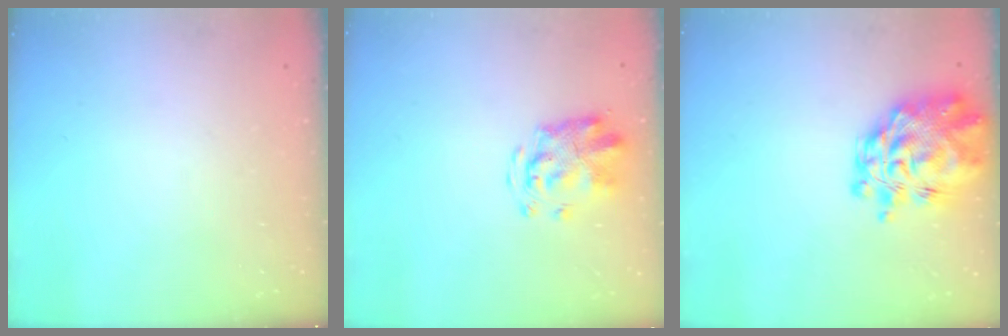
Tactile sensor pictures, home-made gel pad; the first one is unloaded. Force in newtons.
{"total": 4.3, "press": 4.2, "slide": 1.1}
{"total": 10.8, "press": 10.2, "slide": 3.6}